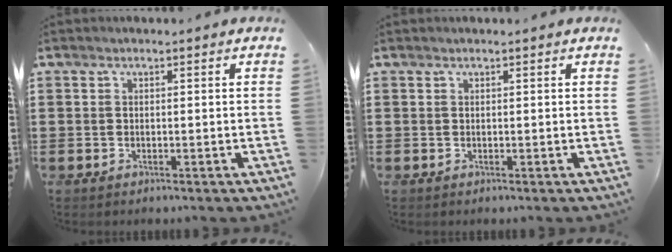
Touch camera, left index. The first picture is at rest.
{"total": 0.0}